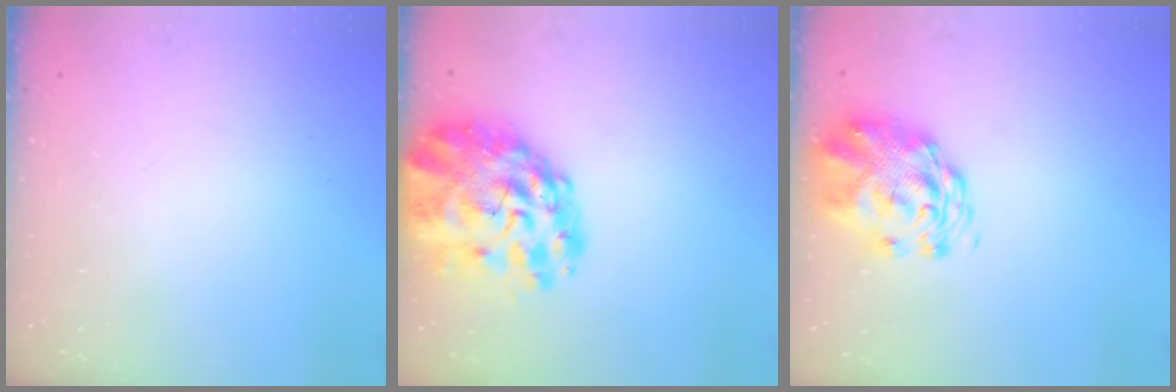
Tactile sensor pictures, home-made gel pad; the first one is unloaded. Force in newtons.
{"total": 17.4, "press": 16.5, "slide": 5.3}
{"total": 2.8, "press": 2.6, "slide": 1.1}